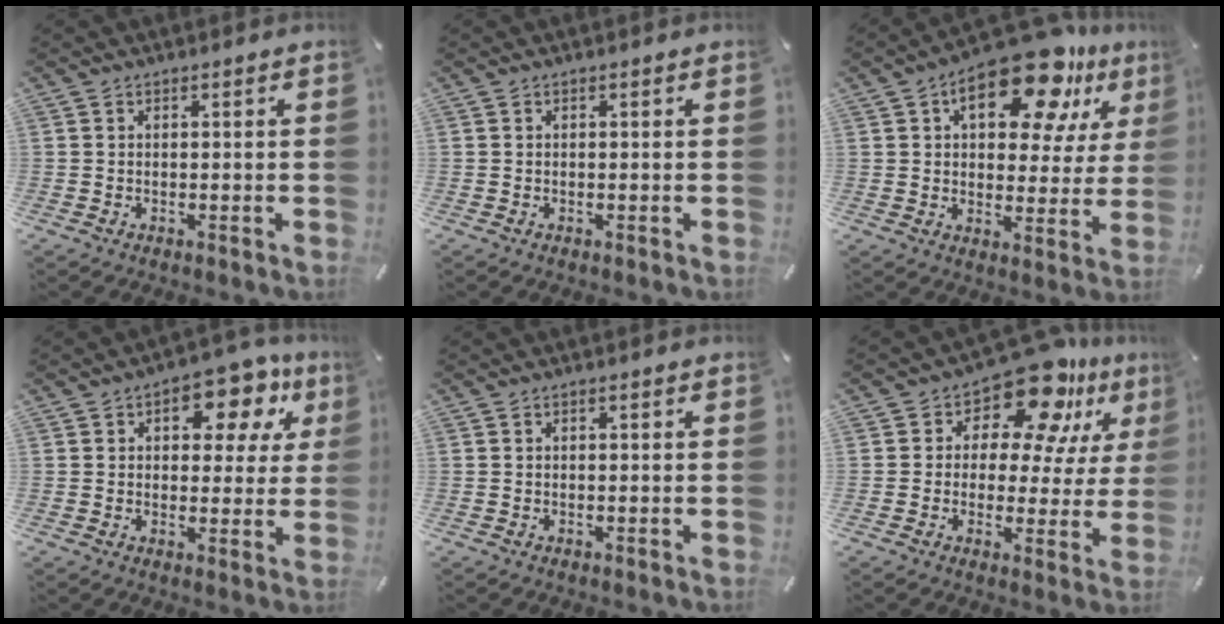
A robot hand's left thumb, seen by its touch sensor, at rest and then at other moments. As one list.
[{"total": 0.0}, {"total": 18.9, "force": [10.7, 9.0, 12.8], "torque": [-0.183, -0.051, 0.174]}, {"total": 12.0, "force": [6.0, 6.8, 7.8], "torque": [-0.097, -0.029, 0.098]}, {"total": 0.5, "force": [0.1, 0.2, 0.5], "torque": [-0.009, 0.001, 0.001]}, {"total": 14.4, "force": [10.3, 6.3, 7.8], "torque": [-0.126, -0.076, 0.180]}]